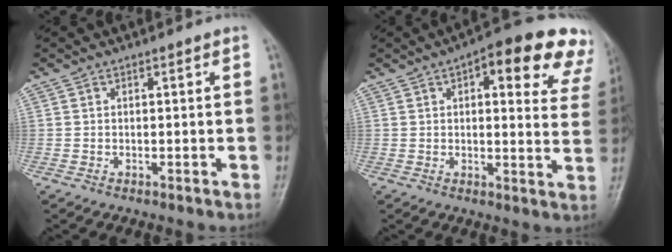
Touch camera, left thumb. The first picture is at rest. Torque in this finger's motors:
{"motor_torque": [0.37, 0.42, 0.35, 0.09, 0.09]}